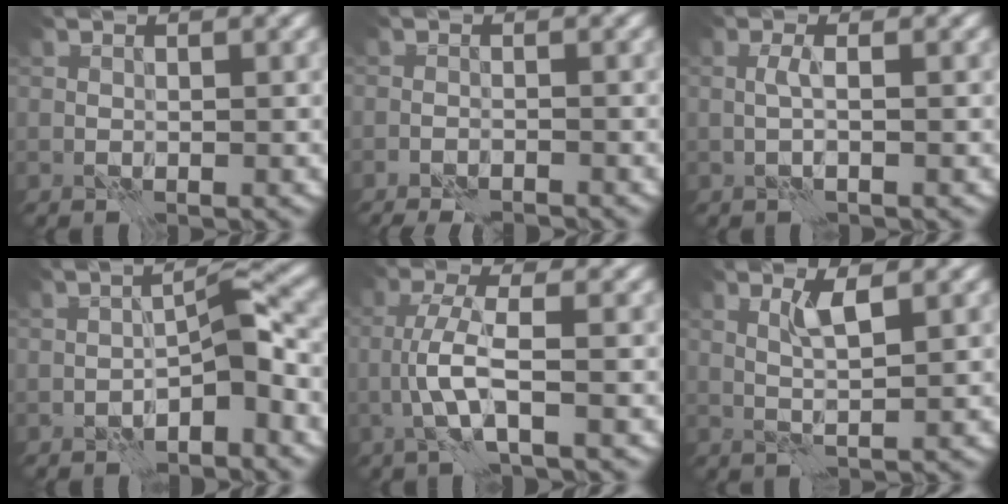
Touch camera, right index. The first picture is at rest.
{"total": 2.2, "force": [-2.0, -0.4, 0.7], "torque": [-0.013, 0.000, -0.034]}
{"total": 1.0, "force": [0.1, -0.5, 0.9], "torque": [-0.017, 0.007, -0.002]}
{"total": 3.8, "force": [-1.5, 0.9, 3.4], "torque": [-0.048, 0.015, -0.030]}
{"total": 3.5, "force": [-0.9, 0.3, 3.3], "torque": [-0.071, 0.009, -0.025]}
{"total": 1.9, "force": [1.0, -0.3, 1.6], "torque": [-0.032, 0.004, 0.017]}